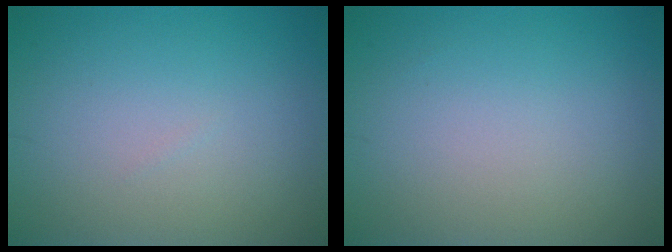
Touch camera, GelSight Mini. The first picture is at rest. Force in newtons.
{"total": 0.0}